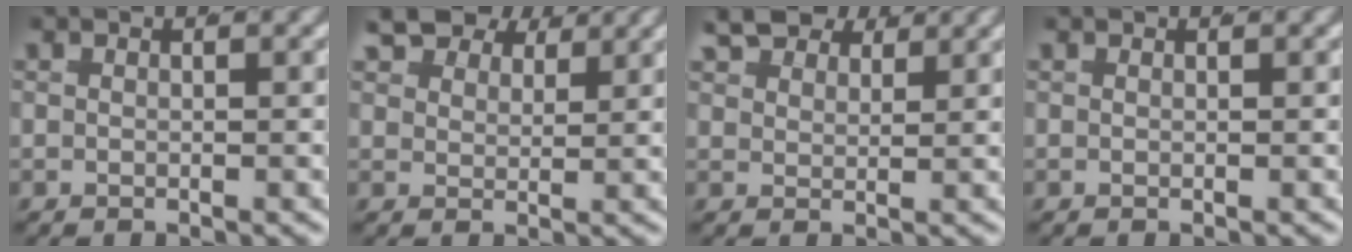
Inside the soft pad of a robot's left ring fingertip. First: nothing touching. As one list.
[{"total": 6.1, "force": [4.4, 3.1, 2.8], "torque": [-0.041, 0.006, 0.065]}, {"total": 4.0, "force": [3.2, 1.7, 1.7], "torque": [-0.029, -0.002, 0.052]}, {"total": 0.0}]